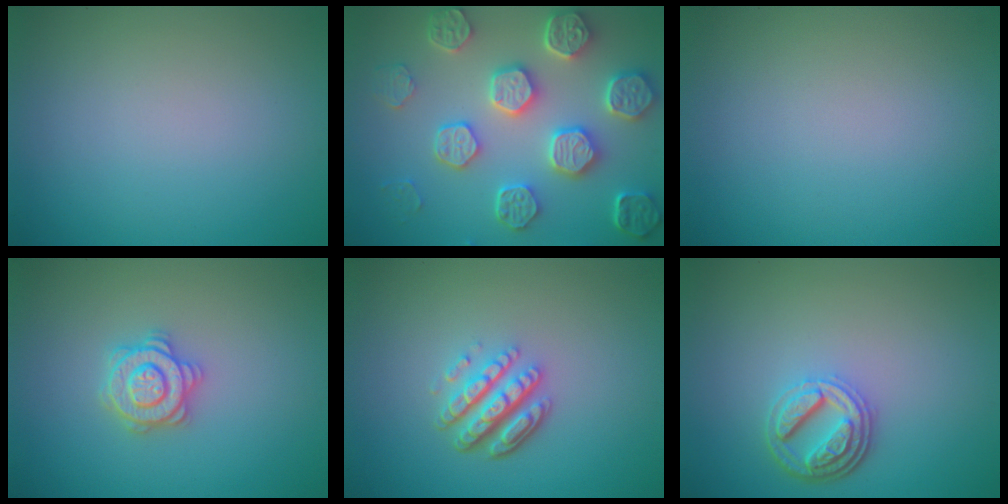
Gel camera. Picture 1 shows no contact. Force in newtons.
{"total": 7.3, "press": 6.0, "slide": 4.0}
{"total": 0.0}
{"total": 3.3, "press": 3.3, "slide": 0.5}
{"total": 4.6, "press": 3.4, "slide": 3.2}
{"total": 4.1, "press": 3.2, "slide": 2.6}